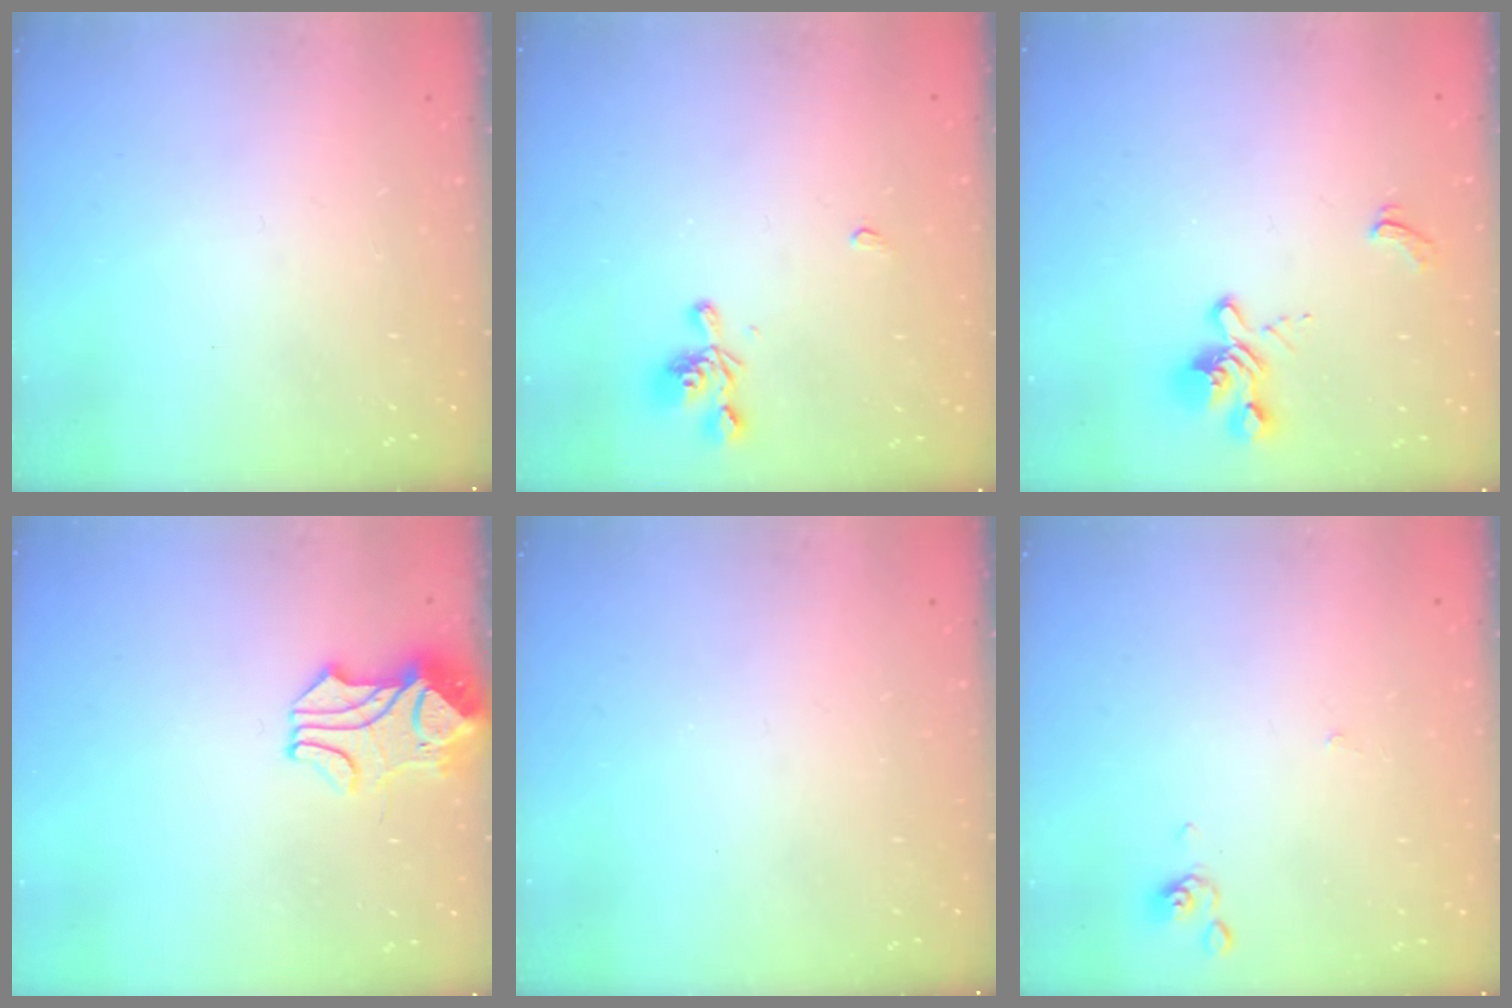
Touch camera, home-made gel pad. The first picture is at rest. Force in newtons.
{"total": 2.6, "press": 2.5, "slide": 0.4}
{"total": 2.6, "press": 2.3, "slide": 1.3}
{"total": 2.3, "press": 2.0, "slide": 1.2}
{"total": 0.0}
{"total": 1.0, "press": 1.0, "slide": 0.2}